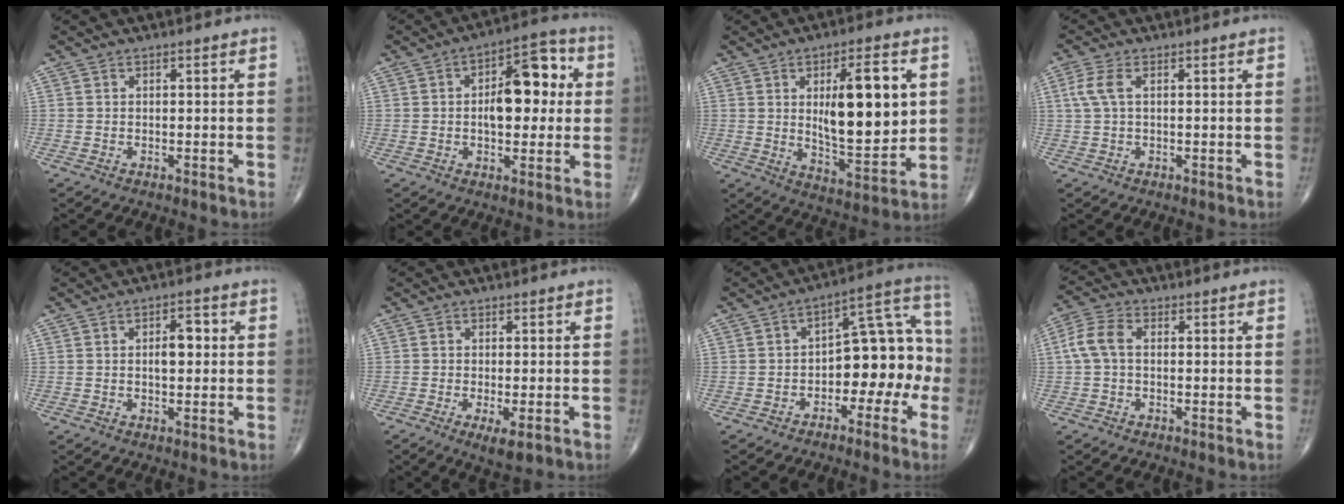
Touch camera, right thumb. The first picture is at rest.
{"total": 12.7, "force": [1.3, 6.7, 10.7], "torque": [-0.120, 0.021, 0.012]}
{"total": 16.5, "force": [3.1, 6.1, 15.0], "torque": [-0.199, -0.029, 0.056]}
{"total": 3.9, "force": [0.9, 1.8, 3.3], "torque": [-0.095, 0.015, 0.019]}
{"total": 4.5, "force": [0.5, 2.3, 3.8], "torque": [-0.047, 0.004, 0.004]}
{"total": 4.0, "force": [-1.7, 1.1, 3.5], "torque": [-0.059, -0.011, -0.025]}
{"total": 13.1, "force": [-3.7, 7.6, 10.0], "torque": [-0.093, 0.061, -0.057]}
{"total": 5.7, "force": [0.3, 3.5, 4.5], "torque": [-0.102, 0.018, 0.000]}